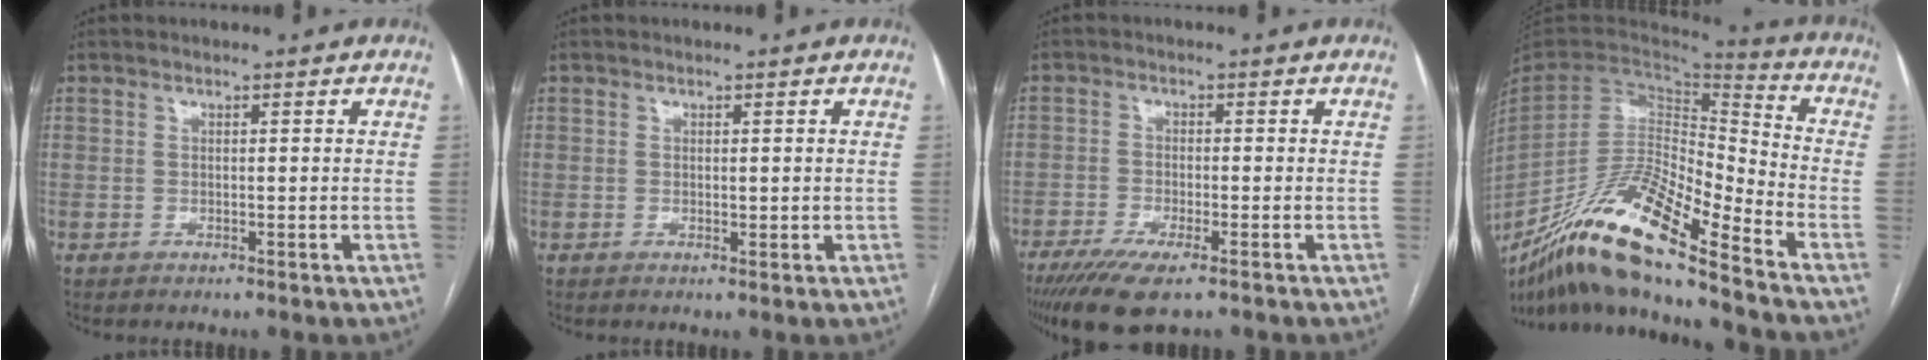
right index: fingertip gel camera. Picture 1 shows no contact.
{"total": 1.0, "force": [0.1, 0.5, 0.8], "torque": [-0.014, -0.003, 0.003]}
{"total": 8.7, "force": [-6.0, 1.6, 6.1], "torque": [-0.103, -0.020, -0.099]}
{"total": 21.8, "force": [-15.9, 1.5, 14.9], "torque": [-0.302, -0.030, -0.298]}